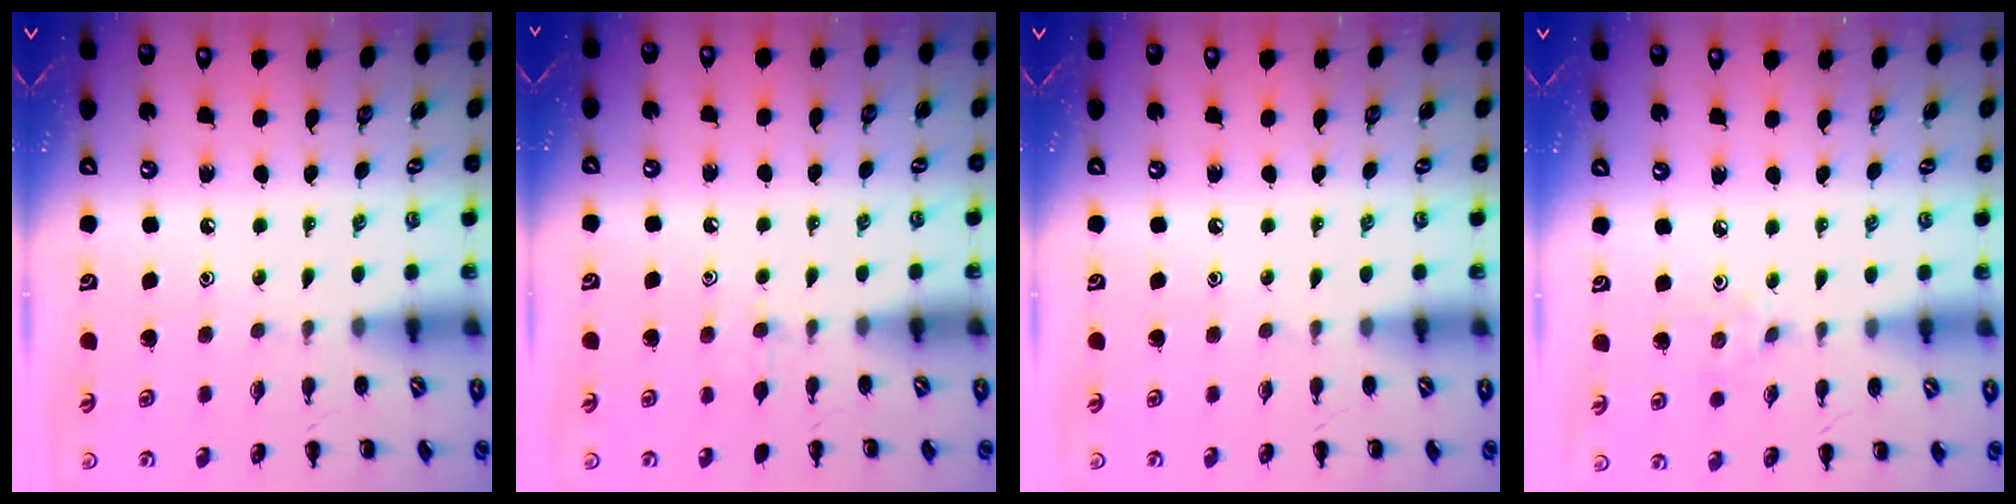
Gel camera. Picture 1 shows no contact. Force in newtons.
{"total": 4.2, "press": 3.9, "slide": 1.5}
{"total": 0.0}
{"total": 2.5, "press": 2.3, "slide": 0.9}